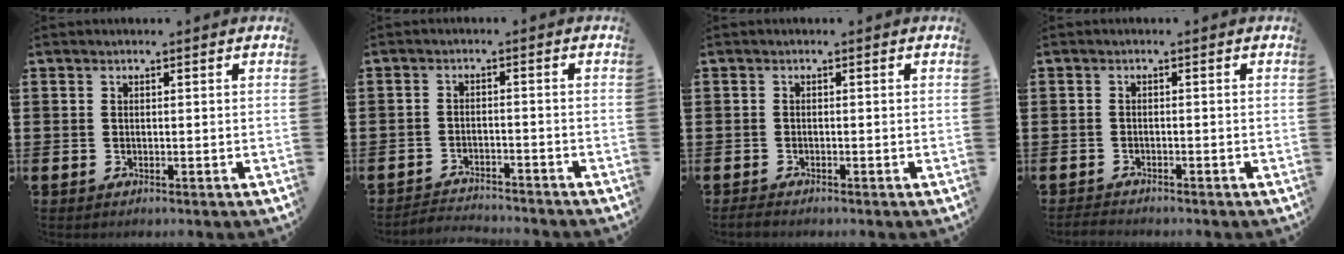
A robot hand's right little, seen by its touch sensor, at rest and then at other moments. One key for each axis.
{"total": 2.6, "fx": -2.5, "fy": 0.0, "fz": -0.2, "tx": -0.003, "ty": 0.002, "tz": -0.056}
{"total": 0.7, "fx": -0.6, "fy": 0.1, "fz": 0.3, "tx": -0.008, "ty": 0.000, "tz": -0.012}
{"total": 1.0, "fx": -1.0, "fy": 0.1, "fz": 0.2, "tx": -0.006, "ty": 0.002, "tz": -0.022}